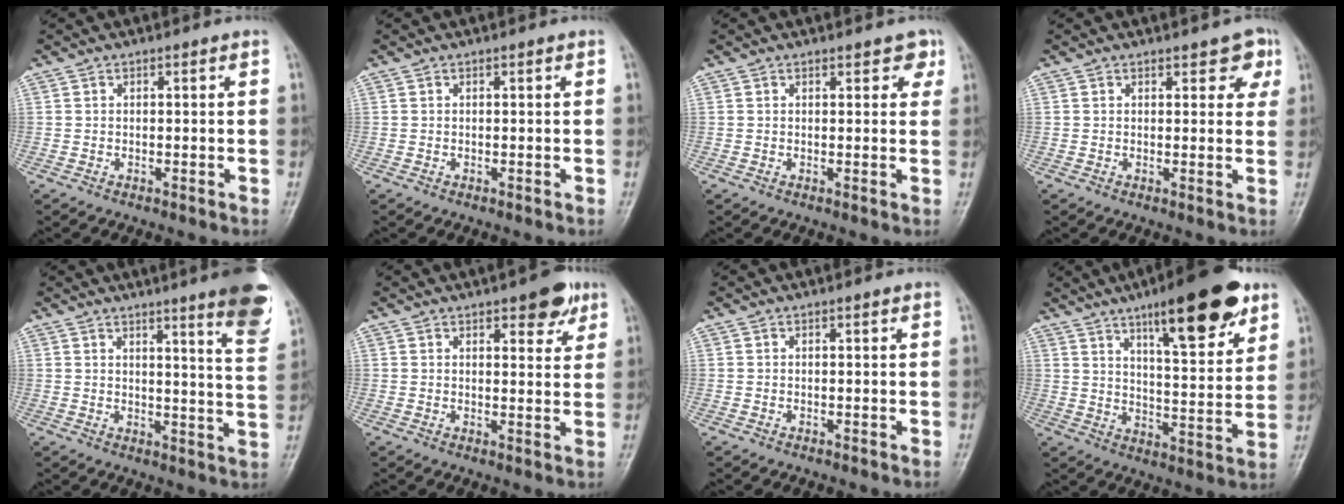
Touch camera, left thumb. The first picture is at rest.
{"total": 0.0}
{"total": 2.6, "force": [1.7, 1.5, 1.4], "torque": [0.007, -0.004, 0.016]}
{"total": 4.1, "force": [2.3, 2.2, 2.6], "torque": [0.000, -0.006, 0.020]}
{"total": 12.0, "force": [7.6, 1.0, 9.2], "torque": [-0.100, -0.044, 0.084]}
{"total": 6.1, "force": [3.7, 2.5, 4.2], "torque": [-0.032, -0.016, 0.042]}
{"total": 0.0}
{"total": 18.3, "force": [10.9, 5.0, 13.8], "torque": [-0.172, -0.052, 0.168]}